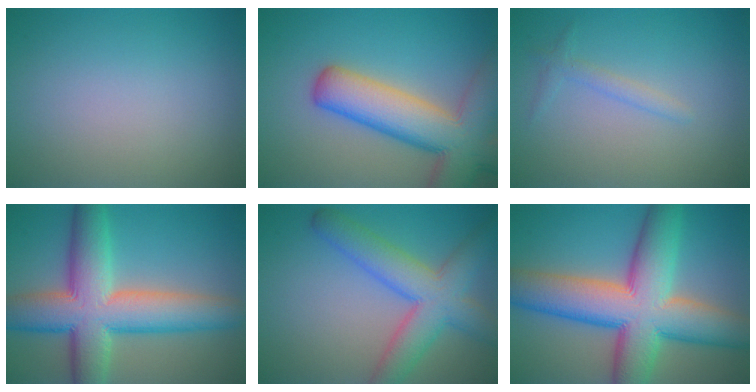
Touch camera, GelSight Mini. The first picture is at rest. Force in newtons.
{"total": 10.5, "press": 10.5, "slide": 0.7}
{"total": 1.3, "press": 1.3, "slide": 0.0}
{"total": 11.1, "press": 11.1, "slide": 0.4}
{"total": 7.0, "press": 7.0, "slide": 0.3}
{"total": 13.4, "press": 13.4, "slide": 0.3}